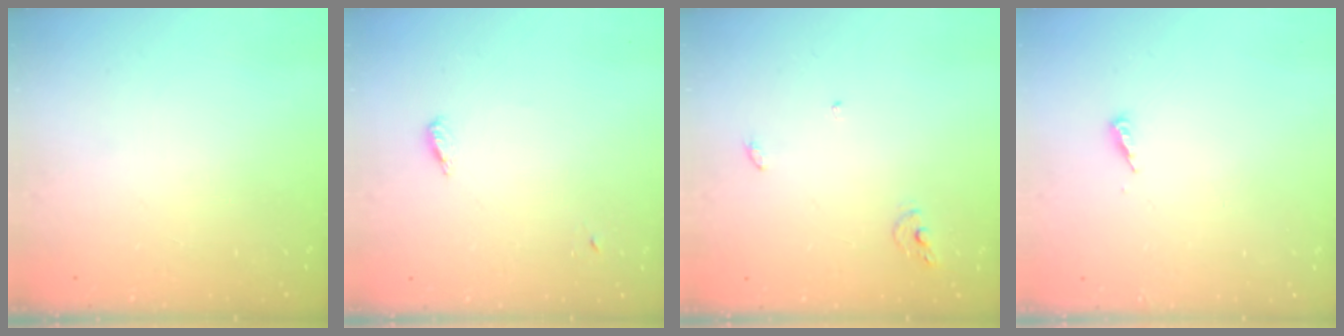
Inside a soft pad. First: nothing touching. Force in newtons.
{"total": 3.1, "press": 3.0, "slide": 0.7}
{"total": 5.2, "press": 5.2, "slide": 0.4}
{"total": 3.1, "press": 3.1, "slide": 0.2}